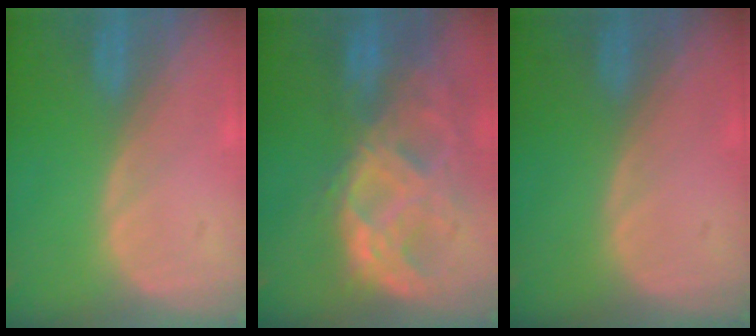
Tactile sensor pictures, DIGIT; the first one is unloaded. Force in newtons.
{"total": 11.2, "press": 9.4, "slide": 6.0}
{"total": 0.0}